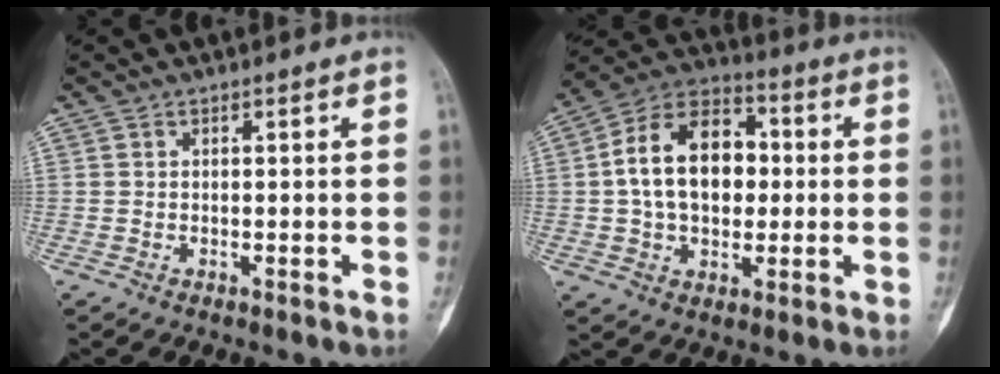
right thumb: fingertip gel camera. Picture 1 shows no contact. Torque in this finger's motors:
{"motor_torque": [1.21, 1.24, 0.82, -0.52, 0.14]}